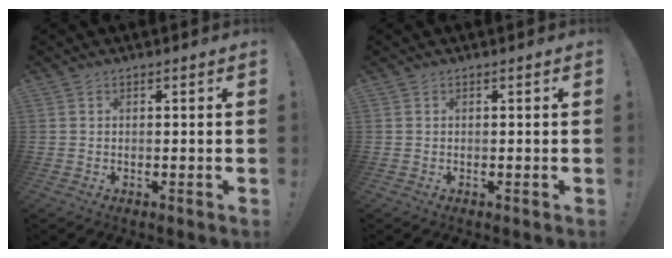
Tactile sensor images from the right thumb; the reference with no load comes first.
{"total": 0.0}